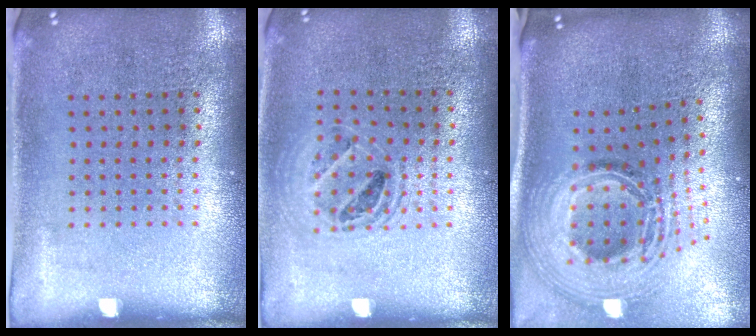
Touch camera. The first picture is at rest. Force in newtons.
{"total": 1.4, "press": 1.3, "slide": 0.5}
{"total": 3.0, "press": 2.0, "slide": 2.2}